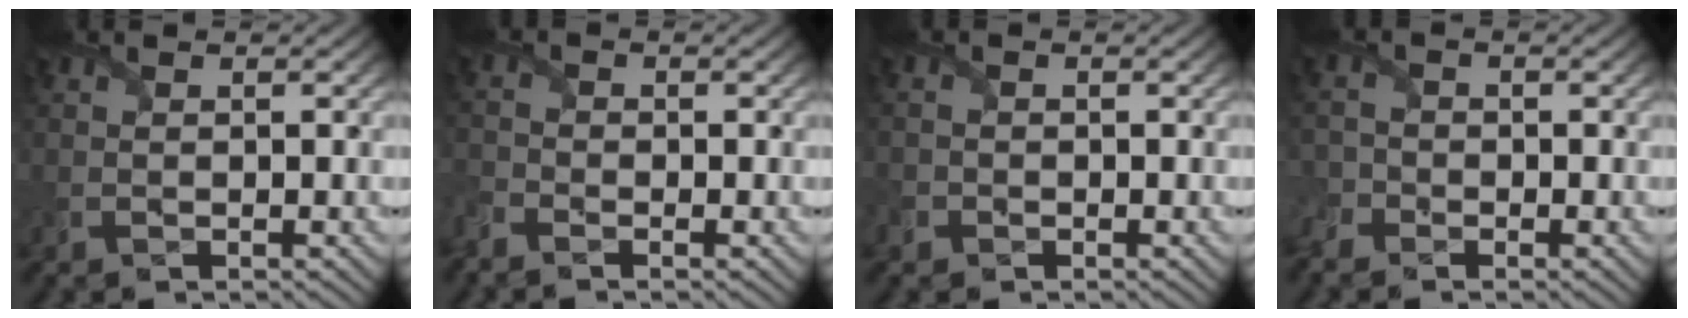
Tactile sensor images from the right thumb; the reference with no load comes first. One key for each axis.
{"total": 2.4, "fx": -2.2, "fy": 0.9, "fz": 0.7, "tx": -0.022, "ty": -0.013, "tz": -0.059}
{"total": 1.6, "fx": -0.9, "fy": 1.3, "fz": 0.2, "tx": -0.001, "ty": -0.006, "tz": -0.021}
{"total": 3.1, "fx": -2.5, "fy": 1.7, "fz": 0.6, "tx": -0.018, "ty": -0.007, "tz": -0.057}